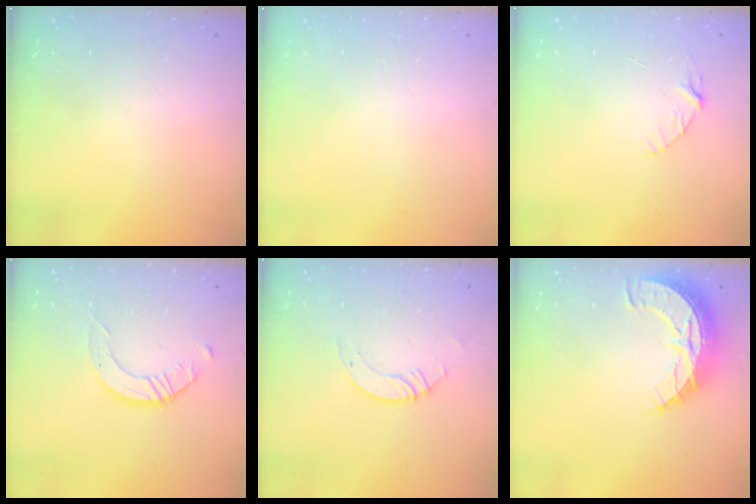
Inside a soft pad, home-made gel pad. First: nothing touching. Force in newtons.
{"total": 0.0}
{"total": 3.6, "press": 3.6, "slide": 0.4}
{"total": 4.0, "press": 4.0, "slide": 0.3}
{"total": 3.9, "press": 3.8, "slide": 0.3}
{"total": 10.6, "press": 10.6, "slide": 0.8}